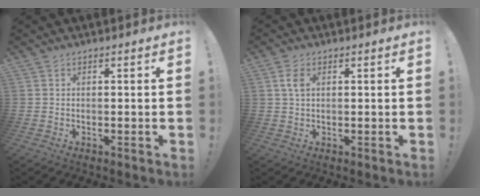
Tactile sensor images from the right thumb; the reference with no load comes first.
{"total": 3.7, "force": [1.1, 2.1, 2.8], "torque": [-0.044, 0.001, 0.018]}